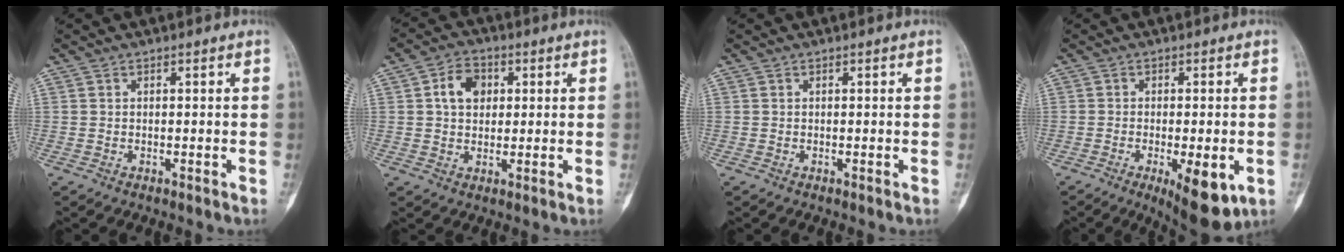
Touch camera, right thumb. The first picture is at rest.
{"total": 6.6, "force": [1.5, 4.9, 4.2], "torque": [-0.054, 0.006, 0.021]}
{"total": 0.0}
{"total": 10.1, "force": [-3.5, 3.4, 8.9], "torque": [-0.115, -0.012, -0.042]}